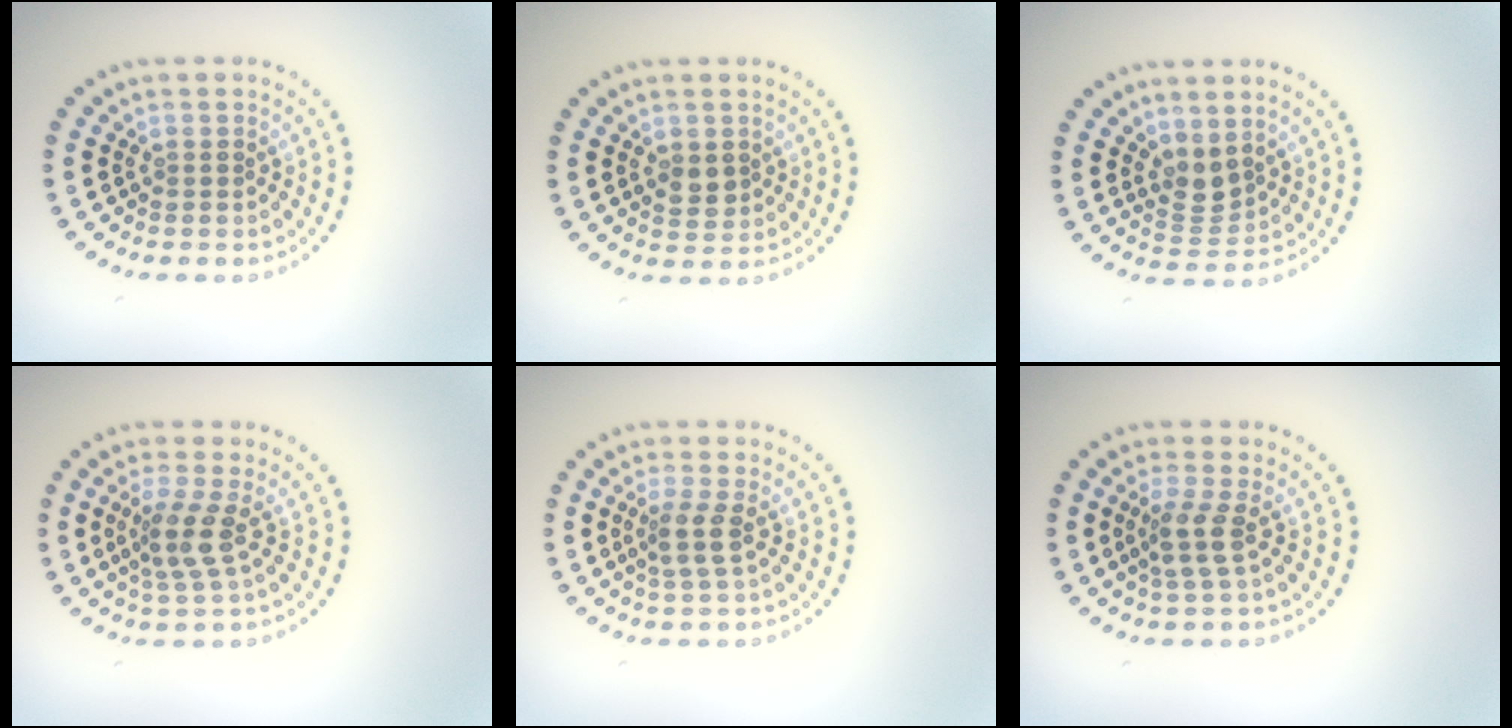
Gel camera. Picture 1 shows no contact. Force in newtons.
{"total": 1.9, "press": 1.9, "slide": 0.3}
{"total": 2.2, "press": 1.7, "slide": 1.4}
{"total": 3.0, "press": 2.2, "slide": 2.0}
{"total": 2.1, "press": 1.7, "slide": 1.2}
{"total": 2.3, "press": 1.9, "slide": 1.4}